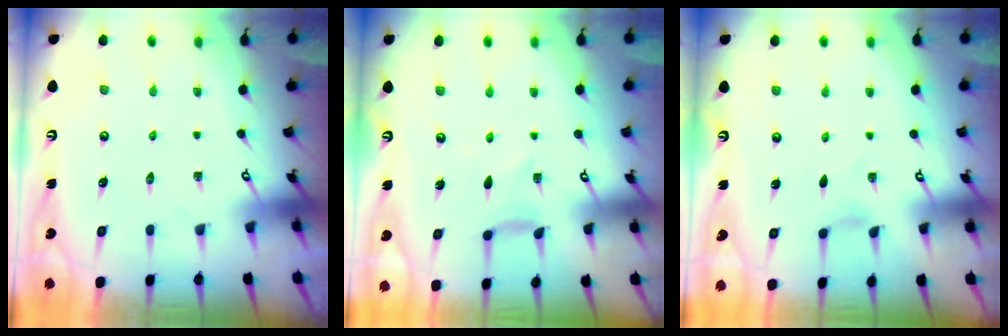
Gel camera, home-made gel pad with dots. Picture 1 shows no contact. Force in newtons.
{"total": 0.0}
{"total": 0.0}